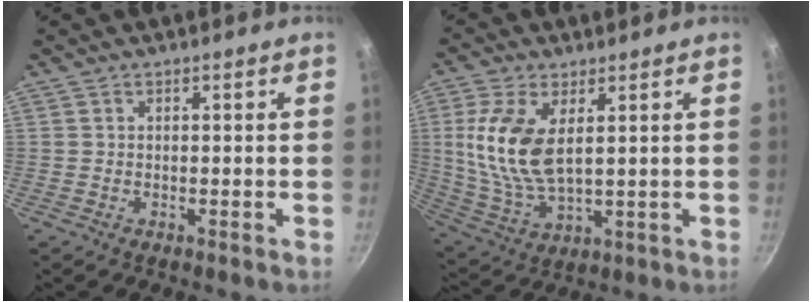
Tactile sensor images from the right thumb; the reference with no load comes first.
{"total": 13.1, "force": [2.9, 6.7, 10.8], "torque": [-0.219, -0.012, 0.068]}